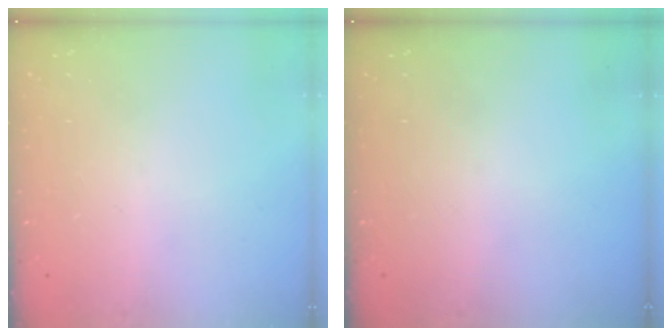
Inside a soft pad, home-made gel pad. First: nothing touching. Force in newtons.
{"total": 0.0}